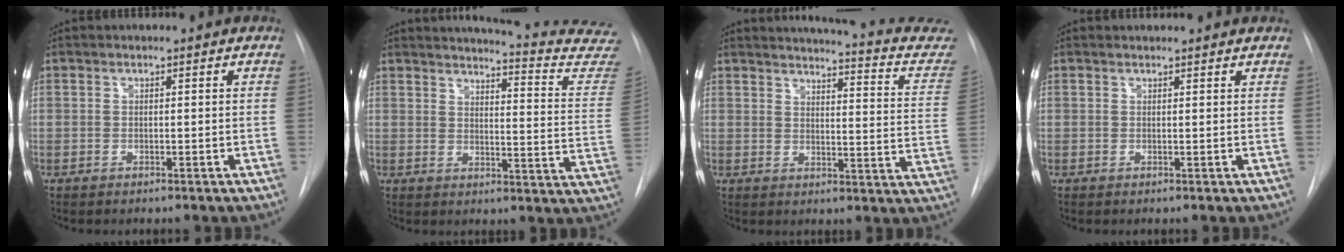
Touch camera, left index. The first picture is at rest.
{"total": 20.1, "force": [19.3, 1.5, 5.4], "torque": [-0.060, -0.112, 0.202]}
{"total": 19.4, "force": [18.1, 2.3, 6.8], "torque": [-0.075, -0.077, 0.188]}
{"total": 2.8, "force": [2.8, 0.4, 0.5], "torque": [-0.012, 0.020, 0.031]}